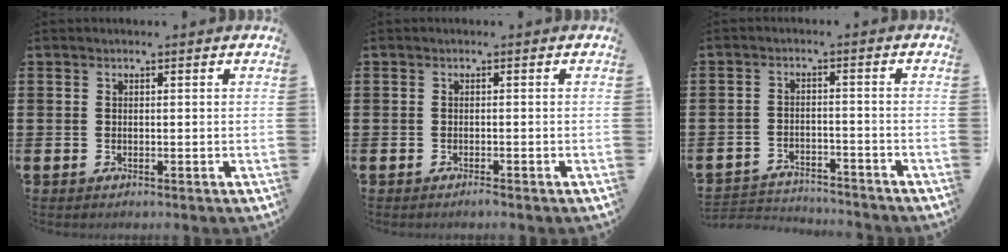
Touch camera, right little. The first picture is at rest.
{"total": 0.6, "force": [-0.5, 0.0, 0.2], "torque": [-0.004, -0.004, -0.010]}
{"total": 3.0, "force": [-2.9, 0.4, -0.1], "torque": [-0.005, 0.003, -0.065]}